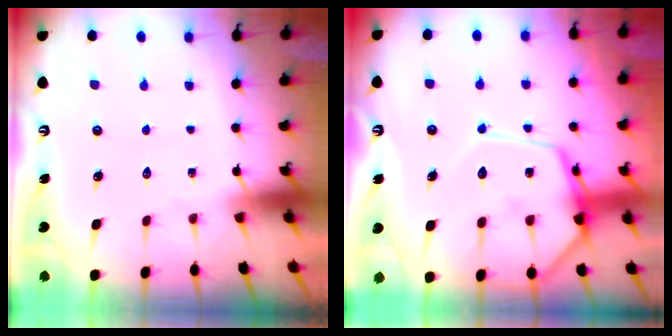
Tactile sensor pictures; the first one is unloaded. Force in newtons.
{"total": 15.3, "press": 15.2, "slide": 1.5}